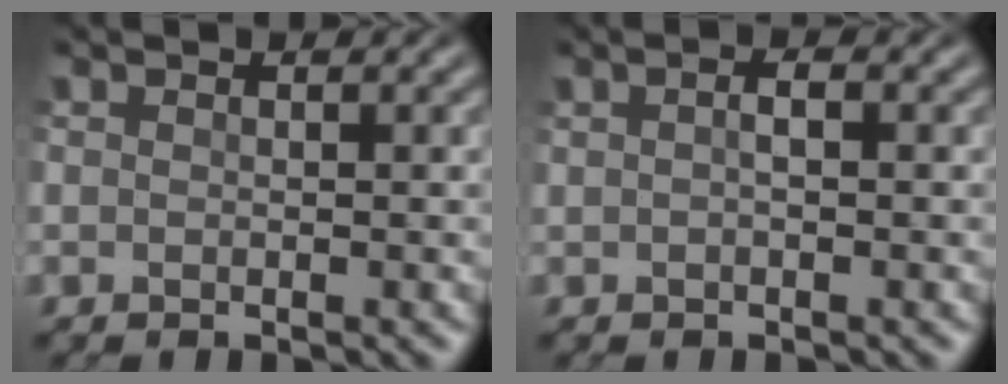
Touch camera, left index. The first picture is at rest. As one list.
[{"total": 1.2, "force": [0.0, 0.4, 1.1], "torque": [-0.021, -0.001, 0.000]}]